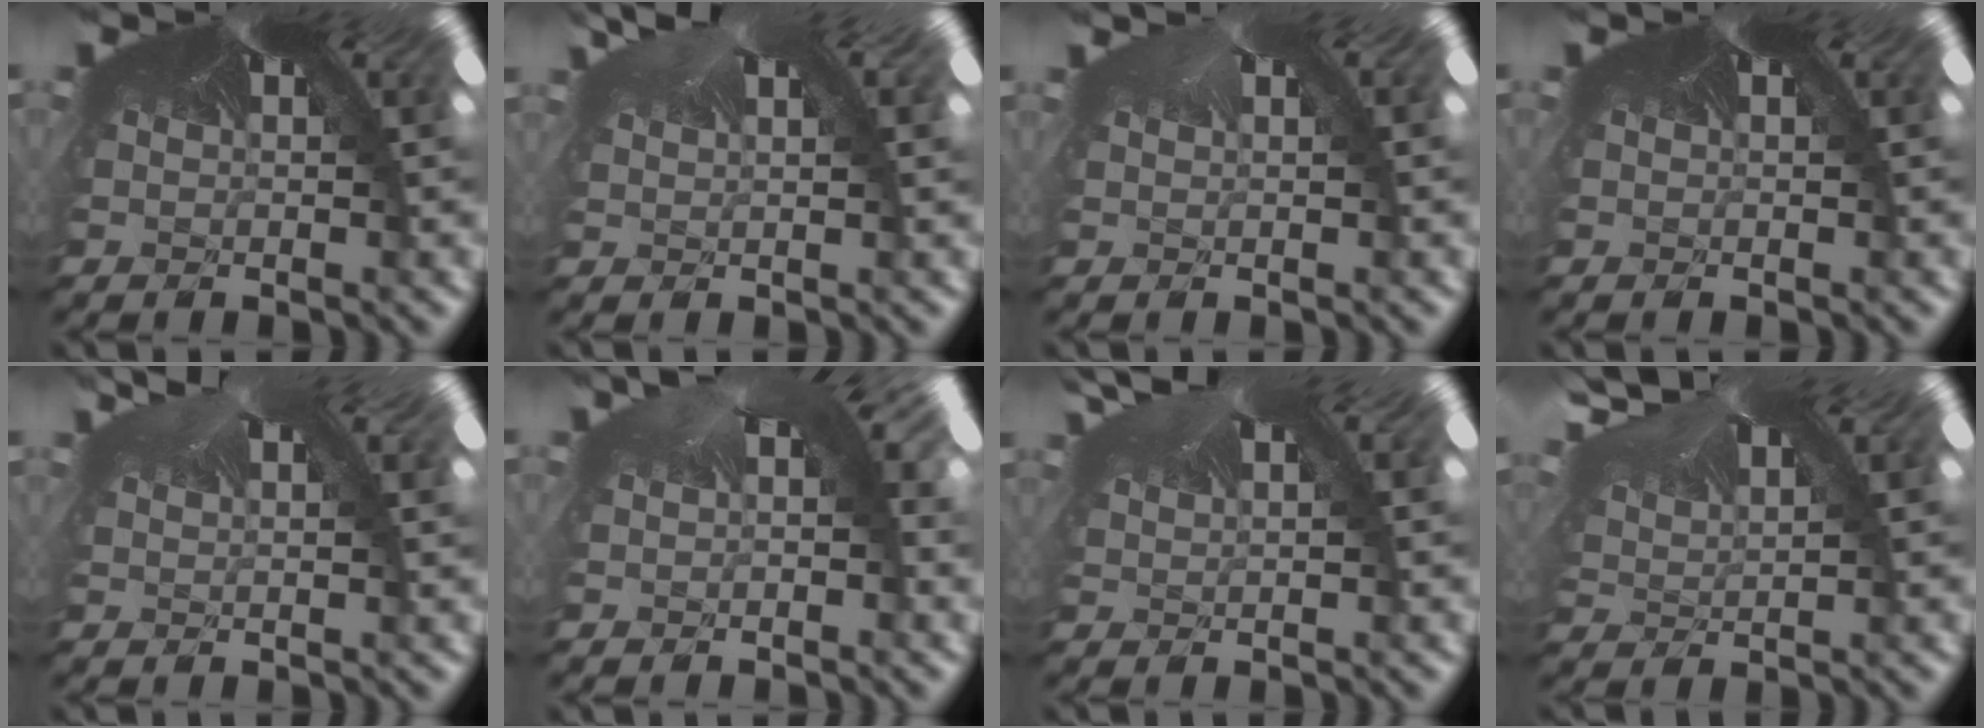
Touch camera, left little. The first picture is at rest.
{"total": 0.5, "force": [0.4, -0.3, -0.1], "torque": [-0.012, 0.009, 0.002]}
{"total": 0.9, "force": [-0.1, -0.3, -0.8], "torque": [0.011, 0.002, -0.001]}
{"total": 0.0}
{"total": 2.6, "force": [0.3, -1.3, -2.3], "torque": [0.028, 0.000, 0.000]}
{"total": 1.1, "force": [-0.3, 1.0, 0.6], "torque": [-0.027, 0.011, -0.008]}
{"total": 1.3, "force": [1.2, 0.2, 0.4], "torque": [-0.030, 0.013, 0.017]}
{"total": 1.7, "force": [1.2, 0.5, 1.1], "torque": [-0.050, 0.017, 0.027]}